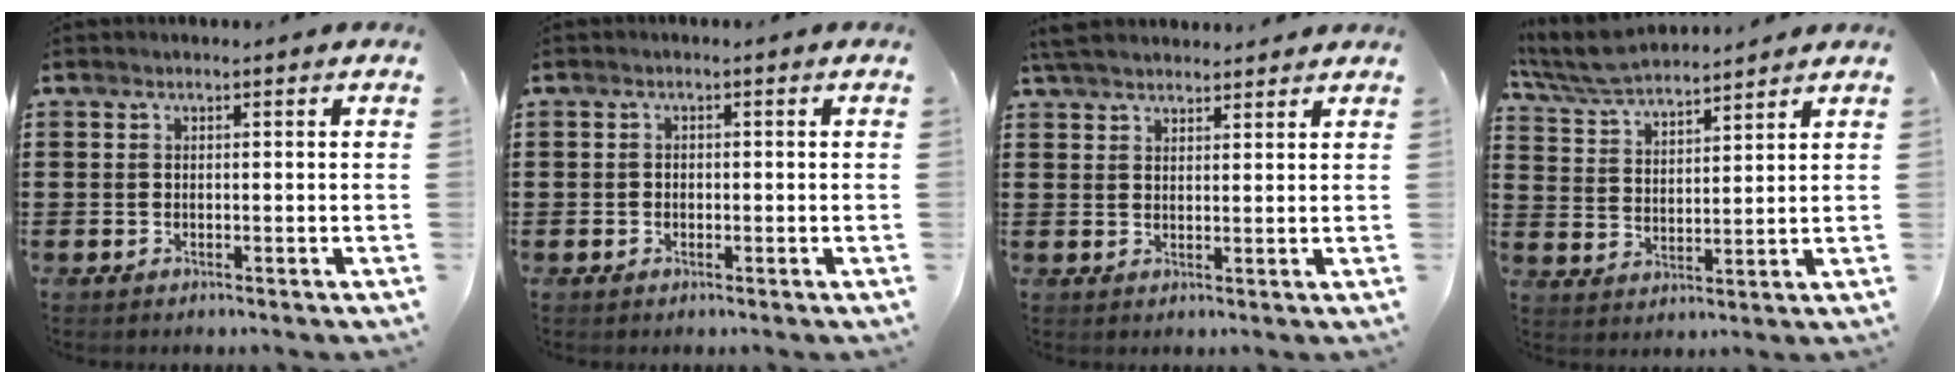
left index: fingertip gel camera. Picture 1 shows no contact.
{"total": 0.8, "force": [-0.3, 0.7, 0.2], "torque": [-0.007, 0.002, -0.007]}
{"total": 3.9, "force": [3.7, 0.8, 1.2], "torque": [-0.034, -0.001, 0.070]}
{"total": 6.7, "force": [6.3, 0.8, 2.2], "torque": [-0.067, -0.022, 0.114]}